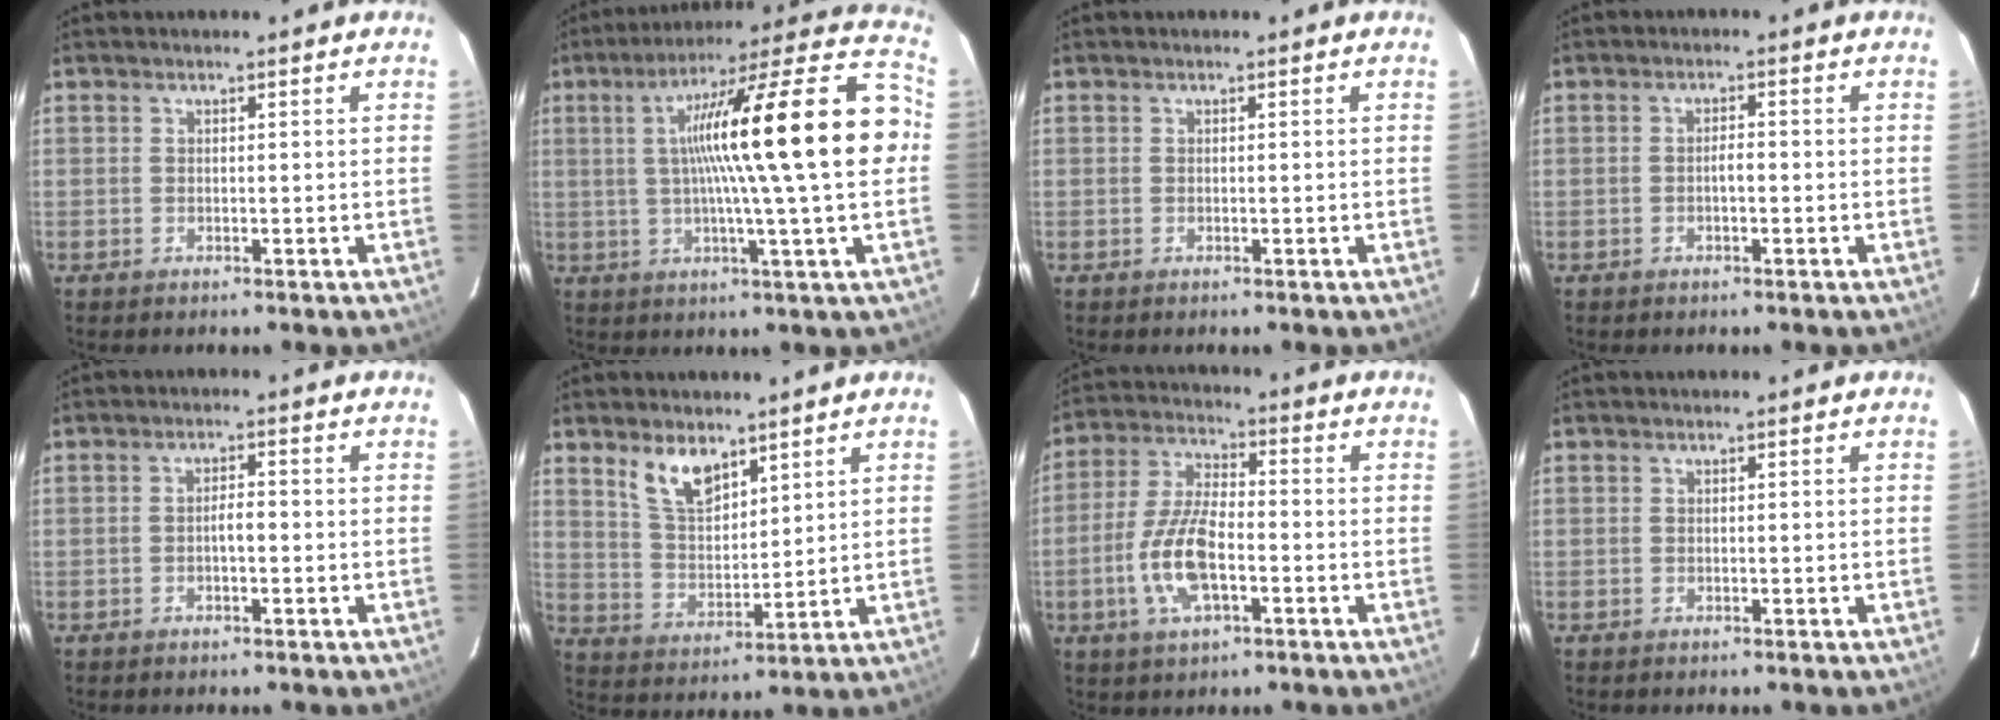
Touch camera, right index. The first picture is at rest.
{"total": 23.6, "force": [1.9, 0.8, 23.5], "torque": [-0.350, 0.038, 0.021]}
{"total": 0.0}
{"total": 1.6, "force": [-0.6, 0.4, 1.4], "torque": [-0.027, 0.005, -0.010]}
{"total": 2.0, "force": [-0.7, 0.5, 1.8], "torque": [-0.035, 0.006, -0.012]}
{"total": 8.5, "force": [5.6, 4.0, 4.9], "torque": [-0.089, 0.006, 0.116]}
{"total": 11.2, "force": [-3.6, 4.2, 9.7], "torque": [-0.206, 0.003, -0.071]}
{"total": 0.0}